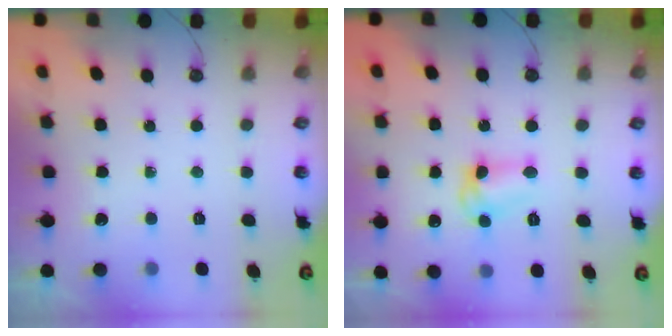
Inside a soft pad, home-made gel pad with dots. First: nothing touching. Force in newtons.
{"total": 8.2, "press": 8.2, "slide": 0.7}